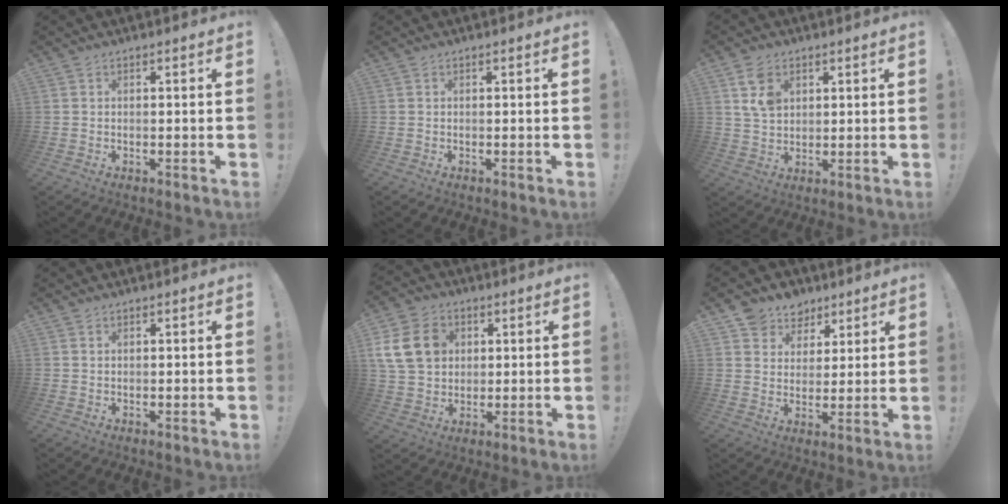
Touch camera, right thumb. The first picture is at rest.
{"total": 0.0}
{"total": 7.8, "force": [3.4, 5.5, 4.3], "torque": [-0.073, -0.004, 0.068]}
{"total": 0.7, "force": [0.5, 0.4, 0.1], "torque": [0.004, -0.002, 0.008]}
{"total": 15.6, "force": [4.5, 12.4, 8.4], "torque": [-0.142, -0.008, 0.094]}
{"total": 8.5, "force": [5.2, 6.6, 0.7], "torque": [-0.015, -0.036, 0.107]}